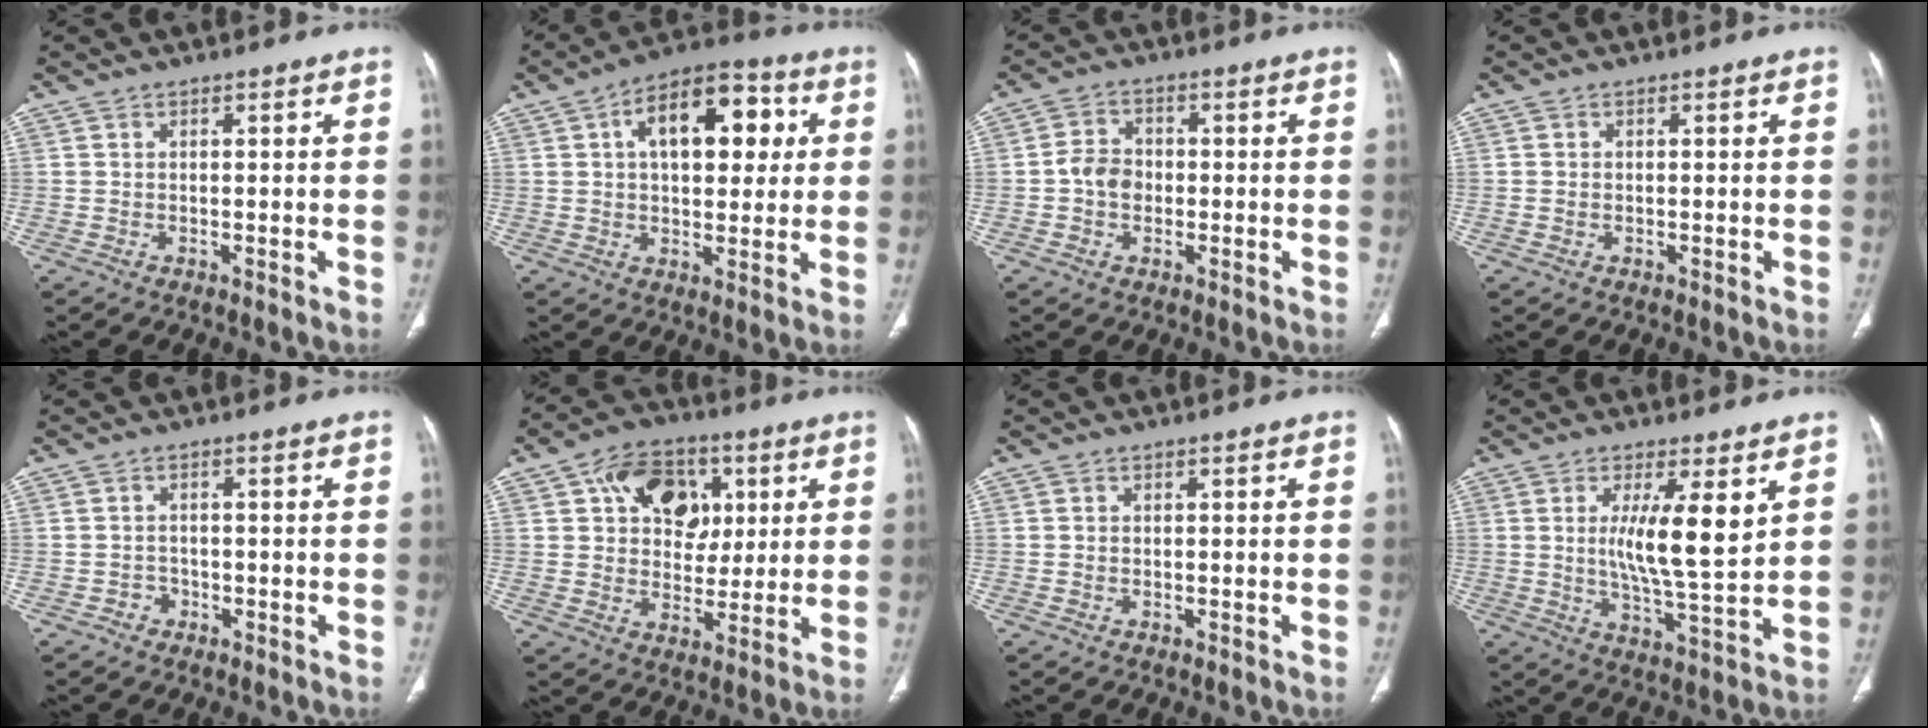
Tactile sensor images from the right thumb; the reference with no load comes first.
{"total": 15.6, "force": [3.9, 8.7, 12.3], "torque": [-0.146, 0.018, 0.054]}
{"total": 5.0, "force": [-0.7, 4.0, 2.9], "torque": [-0.037, 0.012, -0.019]}
{"total": 0.7, "force": [-0.1, 0.6, 0.4], "torque": [-0.008, 0.002, -0.001]}
{"total": 1.9, "force": [-0.9, 1.6, 0.3], "torque": [0.004, 0.009, -0.019]}
{"total": 14.1, "force": [4.7, 10.3, 8.3], "torque": [-0.081, -0.001, 0.072]}
{"total": 0.0}
{"total": 10.7, "force": [3.3, 2.4, 9.9], "torque": [-0.169, -0.038, 0.061]}